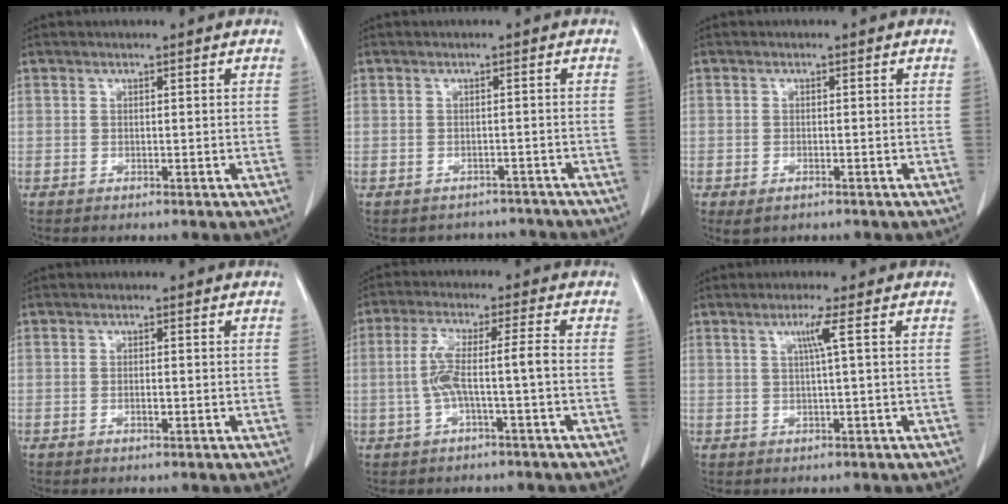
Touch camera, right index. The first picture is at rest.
{"total": 4.6, "force": [-3.9, 2.2, -0.7], "torque": [0.010, 0.020, -0.045]}
{"total": 2.2, "force": [-1.2, 1.1, 1.5], "torque": [-0.028, -0.003, -0.009]}
{"total": 1.0, "force": [-0.3, 0.3, 0.9], "torque": [-0.020, -0.001, -0.004]}
{"total": 6.3, "force": [-1.2, 0.1, 6.2], "torque": [-0.131, 0.020, -0.019]}
{"total": 2.8, "force": [0.9, -0.9, 2.5], "torque": [-0.051, 0.000, 0.020]}